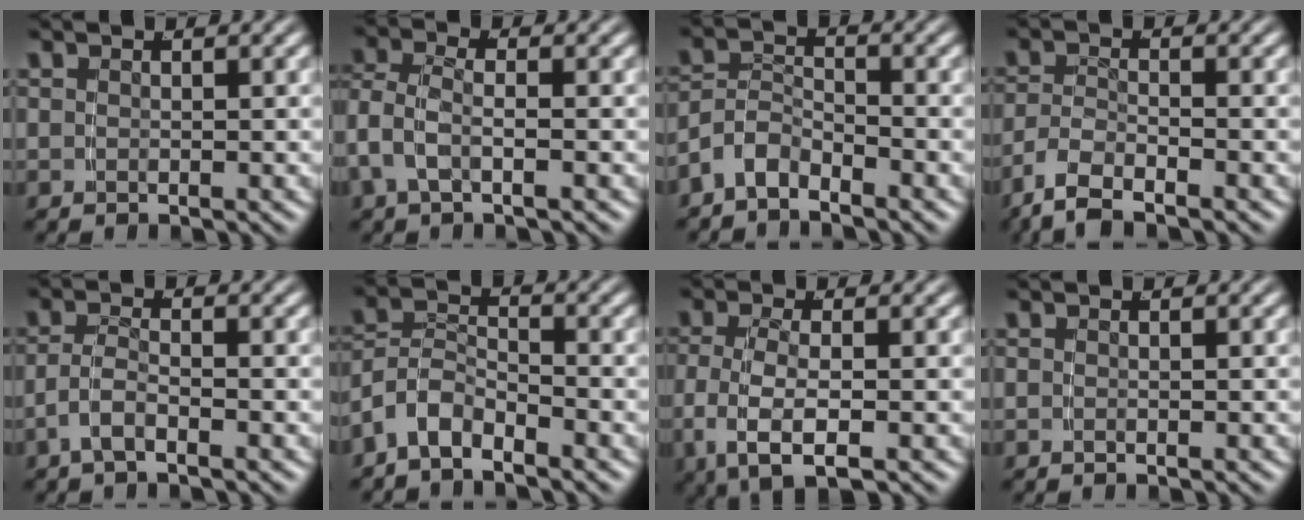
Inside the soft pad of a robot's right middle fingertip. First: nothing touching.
{"total": 3.6, "force": [-0.6, 2.4, 2.5], "torque": [-0.071, -0.017, -0.008]}
{"total": 4.8, "force": [-3.1, 3.3, 1.7], "torque": [-0.035, -0.012, -0.058]}
{"total": 4.6, "force": [-3.0, 2.4, 2.5], "torque": [-0.066, -0.019, -0.045]}
{"total": 2.5, "force": [-1.6, 0.8, 1.7], "torque": [-0.038, -0.009, -0.026]}
{"total": 6.5, "force": [-3.3, 5.1, 2.3], "torque": [-0.061, -0.016, -0.065]}
{"total": 5.7, "force": [-1.4, 3.0, 4.7], "torque": [-0.109, -0.017, -0.014]}
{"total": 0.0}